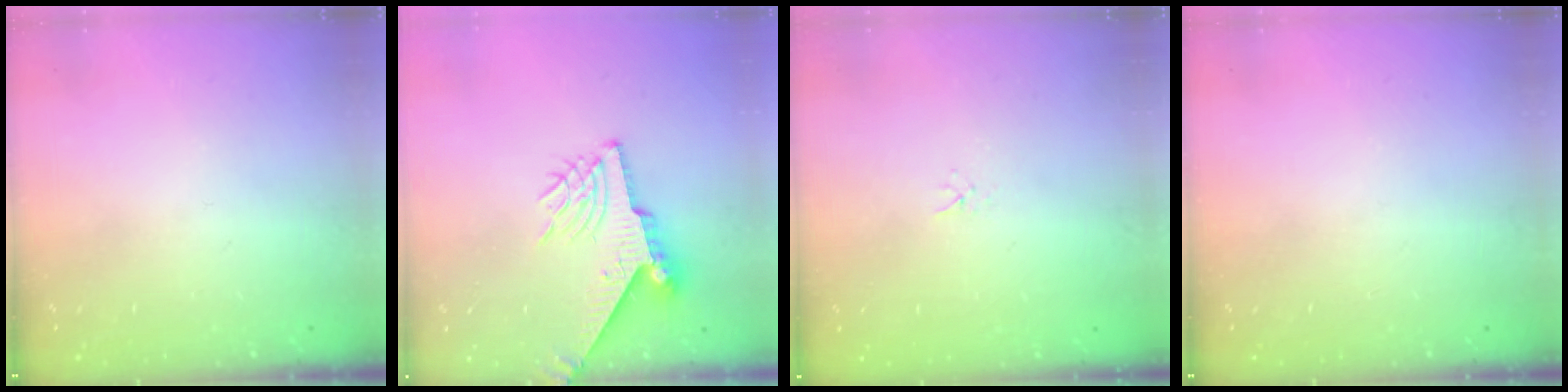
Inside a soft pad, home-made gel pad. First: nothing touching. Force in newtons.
{"total": 9.2, "press": 9.1, "slide": 1.1}
{"total": 1.6, "press": 1.6, "slide": 0.2}
{"total": 0.0}